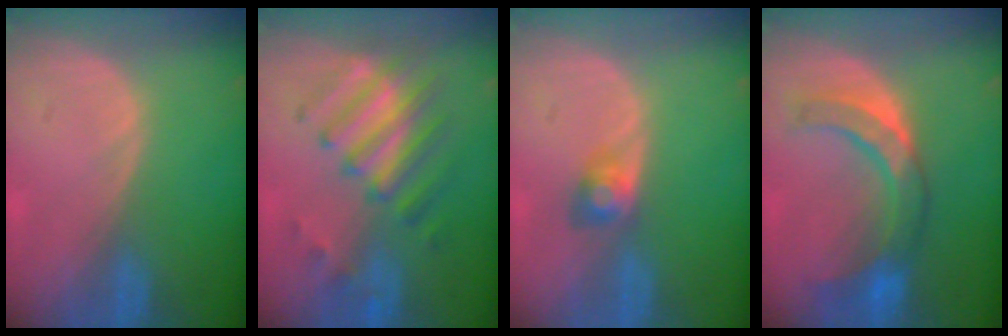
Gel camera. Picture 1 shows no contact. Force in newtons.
{"total": 8.0, "press": 7.7, "slide": 2.2}
{"total": 2.6, "press": 2.6, "slide": 0.1}
{"total": 7.9, "press": 7.9, "slide": 0.2}